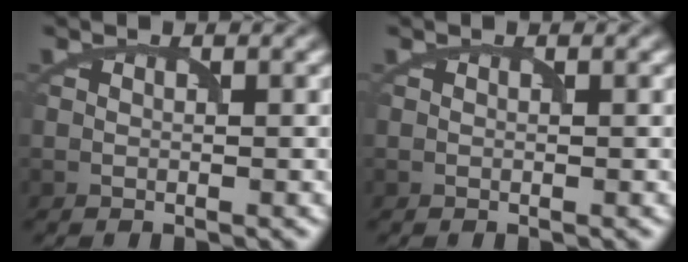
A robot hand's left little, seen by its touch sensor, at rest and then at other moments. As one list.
[{"total": 0.0}]